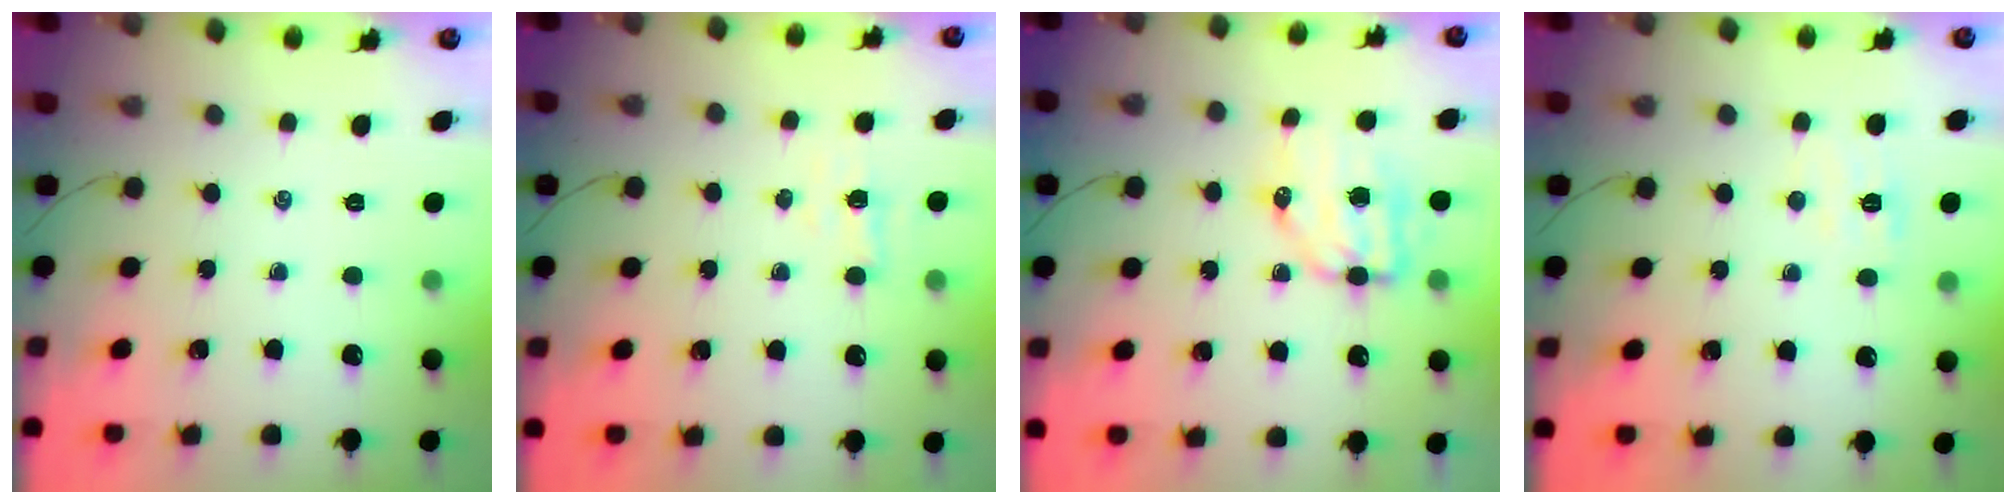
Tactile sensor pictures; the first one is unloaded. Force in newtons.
{"total": 2.1, "press": 2.0, "slide": 0.7}
{"total": 7.9, "press": 7.8, "slide": 1.3}
{"total": 5.4, "press": 5.3, "slide": 1.1}